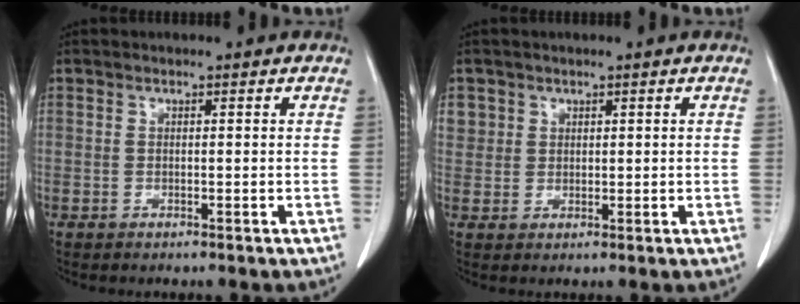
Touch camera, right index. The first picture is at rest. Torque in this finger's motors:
{"motor_torque": [-0.37, 0.16, 0.03, 0.00]}